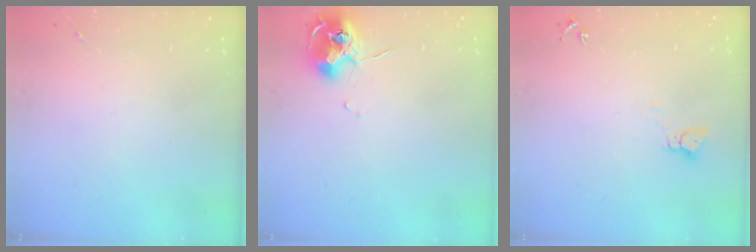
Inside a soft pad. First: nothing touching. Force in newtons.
{"total": 9.8, "press": 9.8, "slide": 0.5}
{"total": 2.3, "press": 2.3, "slide": 0.3}